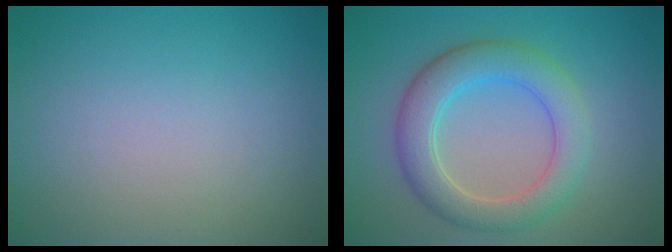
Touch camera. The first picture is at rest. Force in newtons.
{"total": 5.3, "press": 5.3, "slide": 0.3}